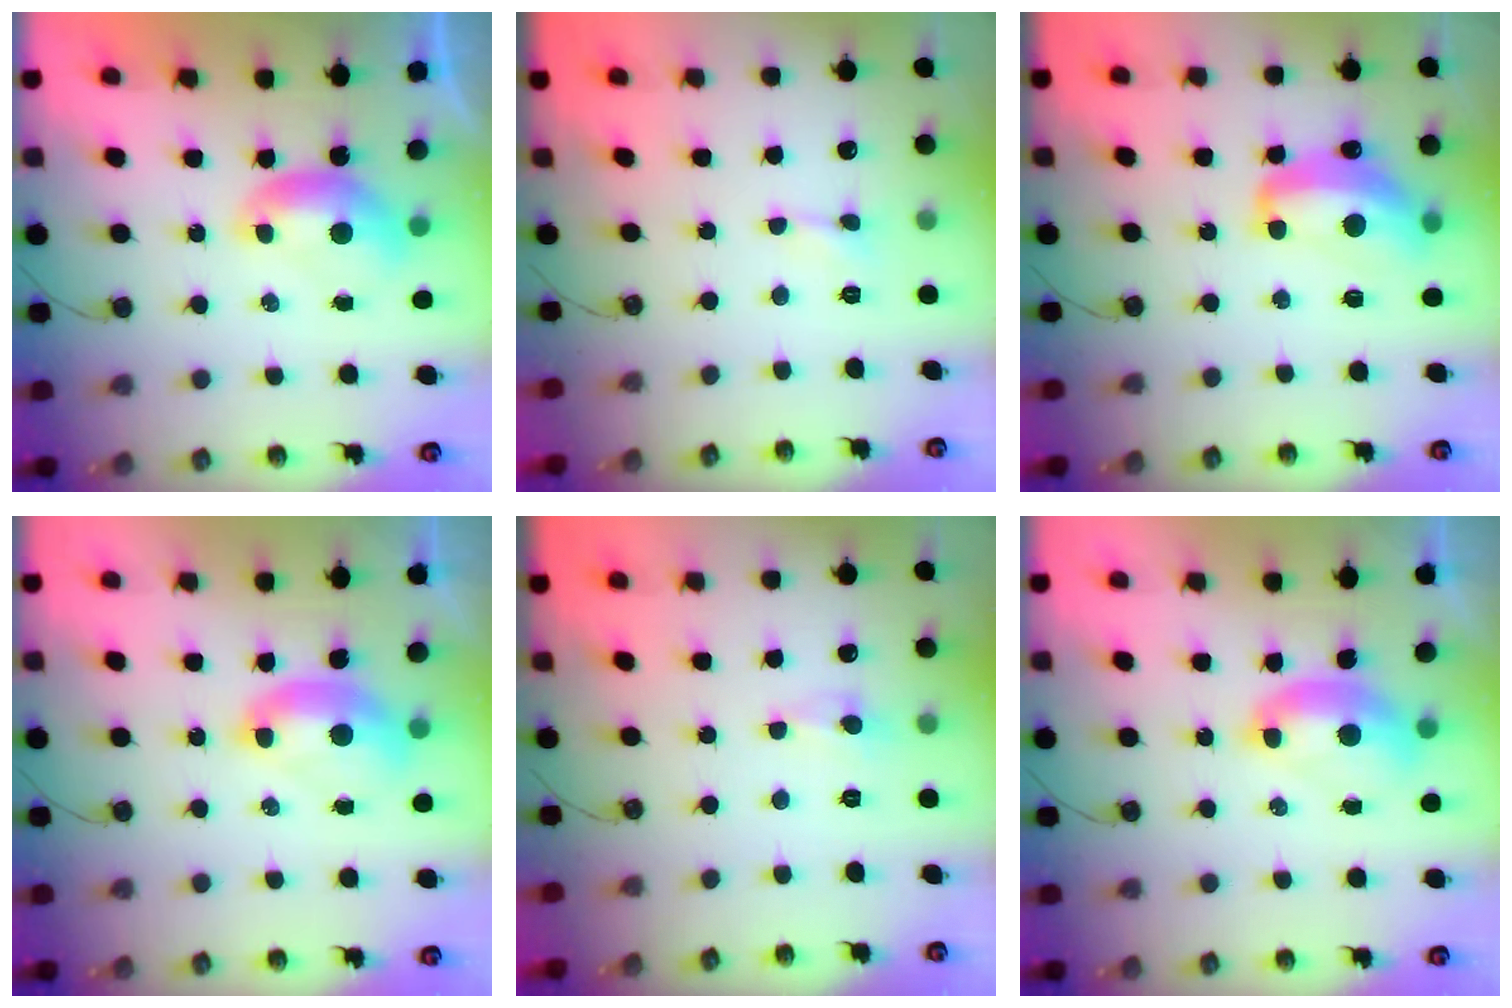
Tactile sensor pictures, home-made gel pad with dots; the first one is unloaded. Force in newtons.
{"total": 1.3, "press": 1.2, "slide": 0.3}
{"total": 8.8, "press": 8.8, "slide": 0.8}
{"total": 2.5, "press": 2.5, "slide": 0.6}
{"total": 0.7, "press": 0.7, "slide": 0.3}
{"total": 2.7, "press": 2.6, "slide": 0.6}